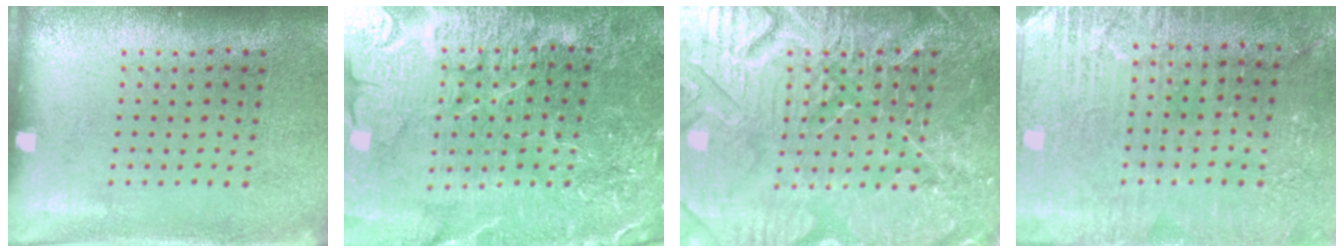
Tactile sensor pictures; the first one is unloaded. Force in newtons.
{"total": 5.7, "press": 5.1, "slide": 2.4}
{"total": 7.7, "press": 7.7, "slide": 0.9}
{"total": 3.0, "press": 2.9, "slide": 0.5}